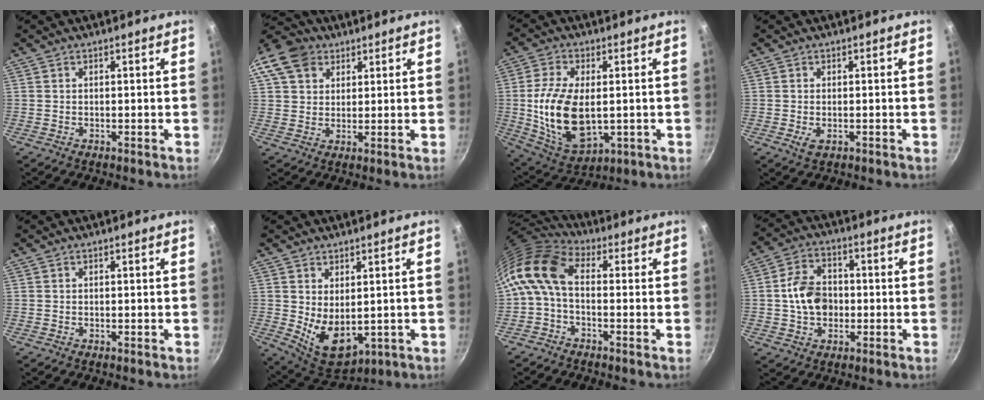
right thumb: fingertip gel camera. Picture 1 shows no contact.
{"total": 13.1, "force": [6.0, 10.1, 5.9], "torque": [-0.109, 0.019, 0.103]}
{"total": 16.3, "force": [-0.5, 9.0, 13.5], "torque": [-0.250, -0.004, 0.007]}
{"total": 2.3, "force": [-0.7, 1.3, 1.8], "torque": [-0.035, -0.005, -0.010]}
{"total": 0.0}
{"total": 9.4, "force": [0.4, 5.8, 7.4], "torque": [-0.097, -0.026, 0.031]}
{"total": 11.0, "force": [-0.4, 6.5, 8.9], "torque": [-0.190, 0.026, -0.026]}
{"total": 9.2, "force": [-0.7, 6.9, 6.0], "torque": [-0.089, 0.020, -0.019]}